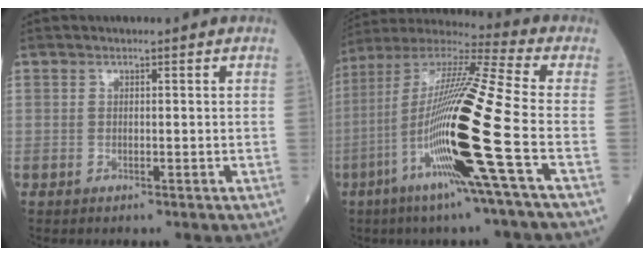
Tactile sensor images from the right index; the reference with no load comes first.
{"total": 21.5, "force": [-6.4, -1.1, 20.5], "torque": [-0.415, -0.031, -0.137]}